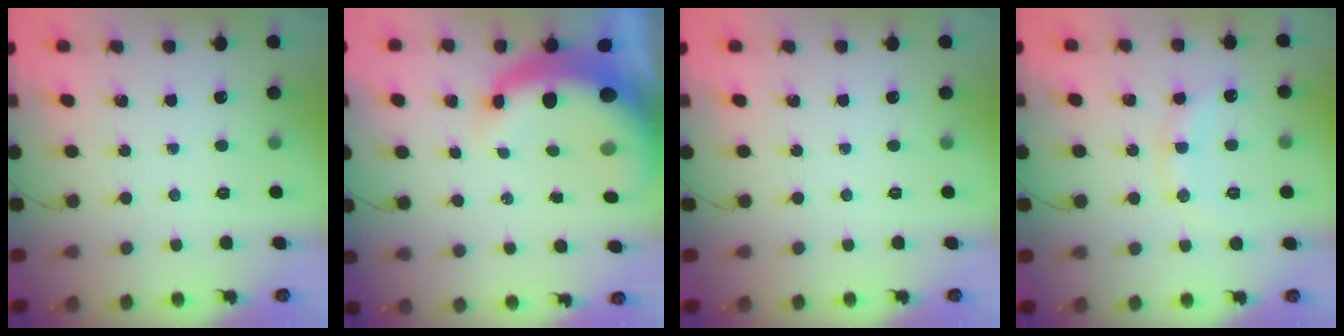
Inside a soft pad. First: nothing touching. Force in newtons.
{"total": 11.8, "press": 11.6, "slide": 2.4}
{"total": 0.0}
{"total": 10.4, "press": 10.4, "slide": 0.5}